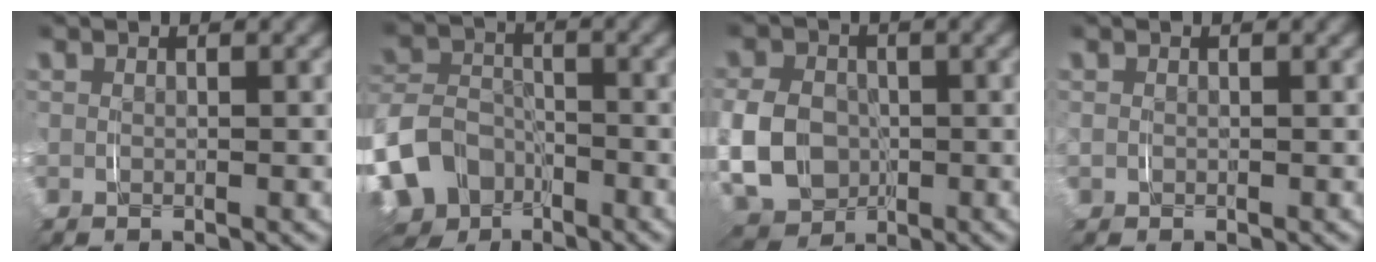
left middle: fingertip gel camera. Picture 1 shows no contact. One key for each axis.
{"total": 9.3, "fx": -3.8, "fy": 7.8, "fz": 3.4, "tx": -0.100, "ty": -0.037, "tz": -0.061}
{"total": 7.1, "fx": -0.9, "fy": 6.0, "fz": 3.8, "tx": -0.095, "ty": -0.018, "tz": -0.012}
{"total": 0.9, "fx": 0.0, "fy": 0.9, "fz": 0.3, "tx": -0.013, "ty": 0.001, "tz": -0.002}